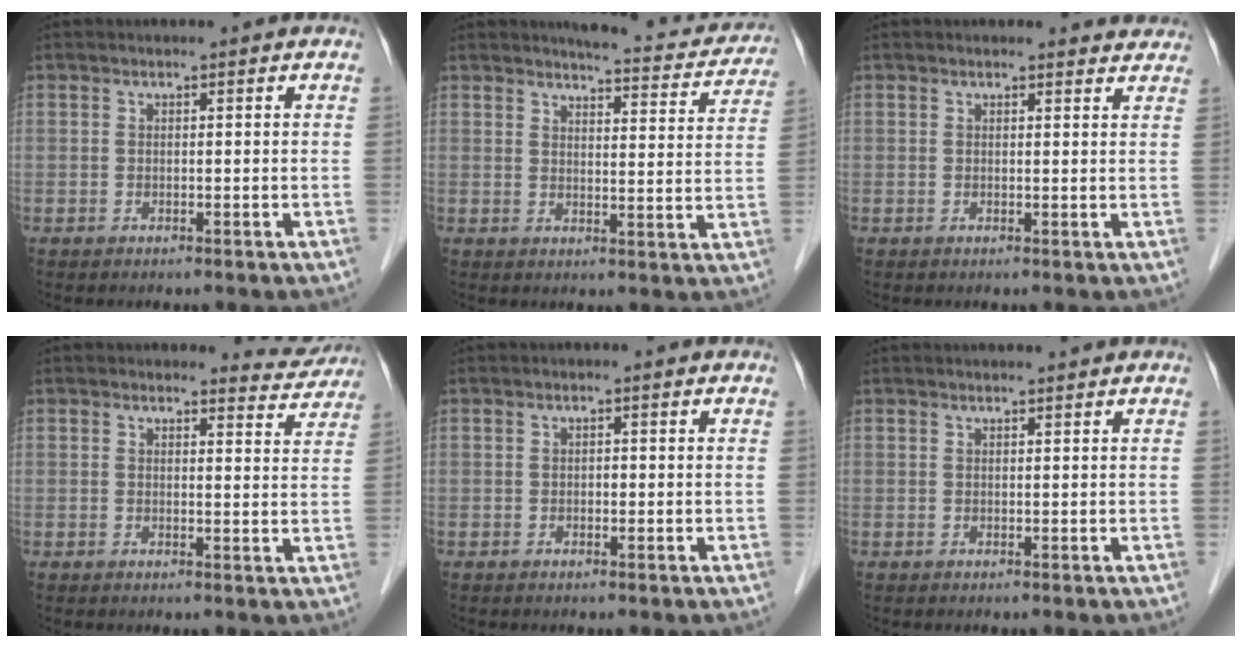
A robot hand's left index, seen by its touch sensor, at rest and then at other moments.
{"total": 11.4, "force": [10.8, 2.2, 2.7], "torque": [-0.016, -0.023, 0.111]}
{"total": 3.1, "force": [2.9, 0.9, 0.0], "torque": [0.004, -0.010, 0.016]}
{"total": 3.9, "force": [3.7, 0.7, -0.8], "torque": [0.013, -0.027, 0.027]}
{"total": 0.5, "force": [-0.3, 0.3, 0.3], "torque": [-0.004, 0.000, -0.005]}
{"total": 2.3, "force": [2.2, -0.1, 0.6], "torque": [-0.006, 0.012, 0.030]}